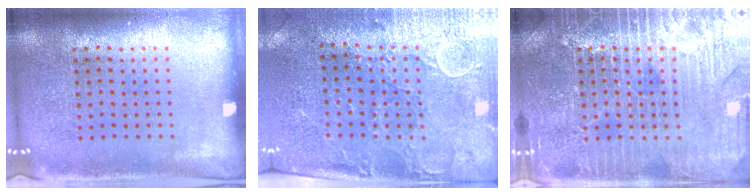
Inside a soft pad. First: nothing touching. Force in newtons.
{"total": 2.9, "press": 2.5, "slide": 1.5}
{"total": 4.2, "press": 4.2, "slide": 0.6}